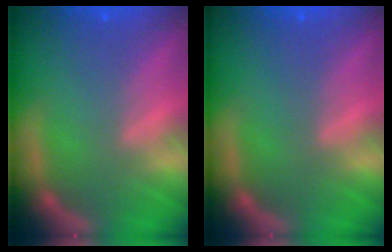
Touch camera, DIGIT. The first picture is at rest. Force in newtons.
{"total": 0.0}